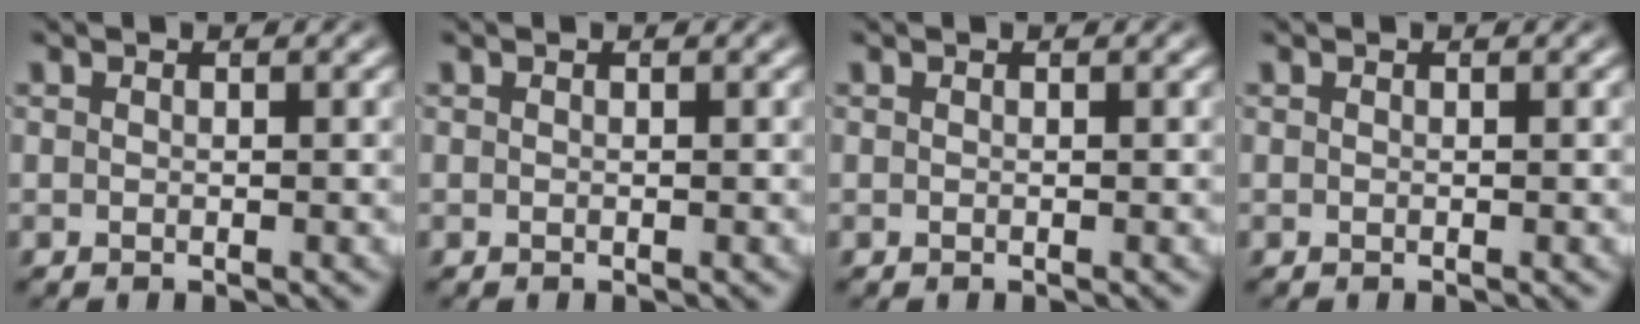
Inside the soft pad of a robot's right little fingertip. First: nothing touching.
{"total": 0.0}
{"total": 0.0}
{"total": 0.0}